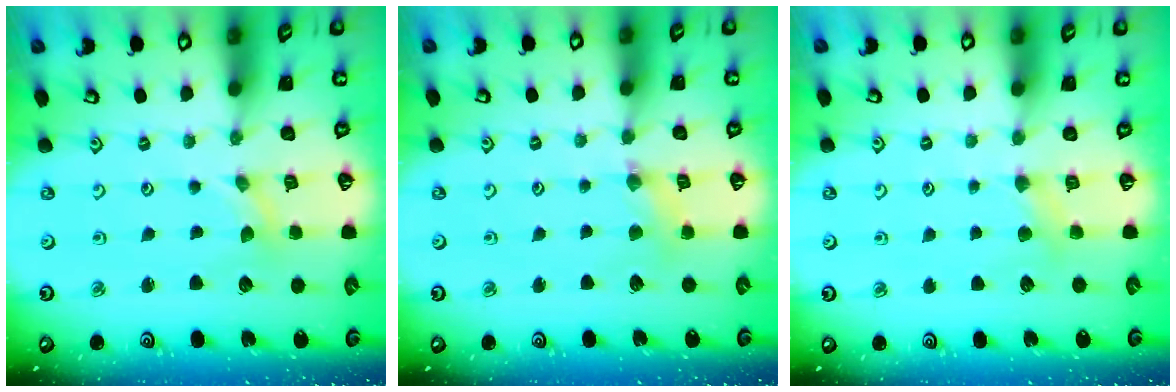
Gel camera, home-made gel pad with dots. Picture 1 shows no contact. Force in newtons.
{"total": 3.5, "press": 3.5, "slide": 0.3}
{"total": 4.7, "press": 4.6, "slide": 0.6}